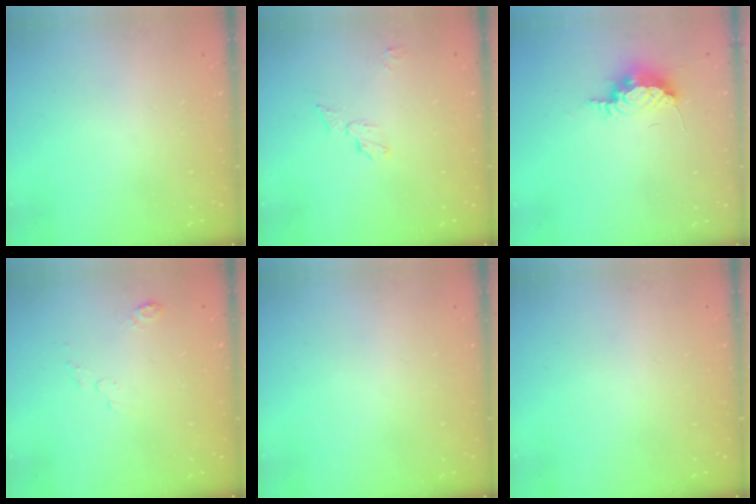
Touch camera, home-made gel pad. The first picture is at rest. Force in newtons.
{"total": 5.6, "press": 5.6, "slide": 0.3}
{"total": 8.1, "press": 7.9, "slide": 1.8}
{"total": 4.1, "press": 4.0, "slide": 0.8}
{"total": 0.0}
{"total": 0.0}